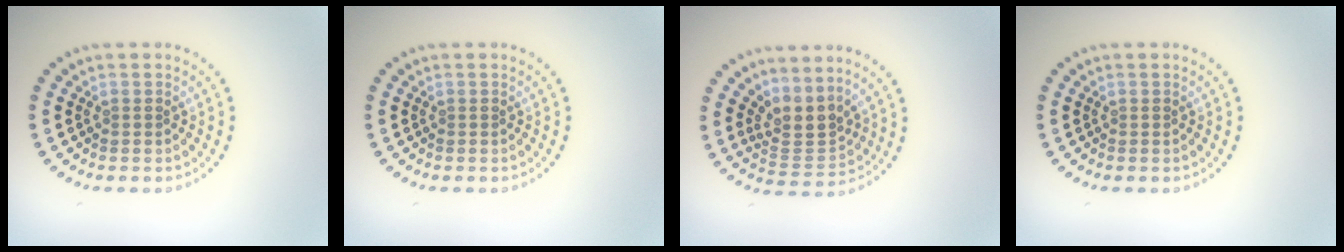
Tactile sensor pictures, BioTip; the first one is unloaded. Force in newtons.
{"total": 0.0}
{"total": 3.1, "press": 2.2, "slide": 2.2}
{"total": 0.0}